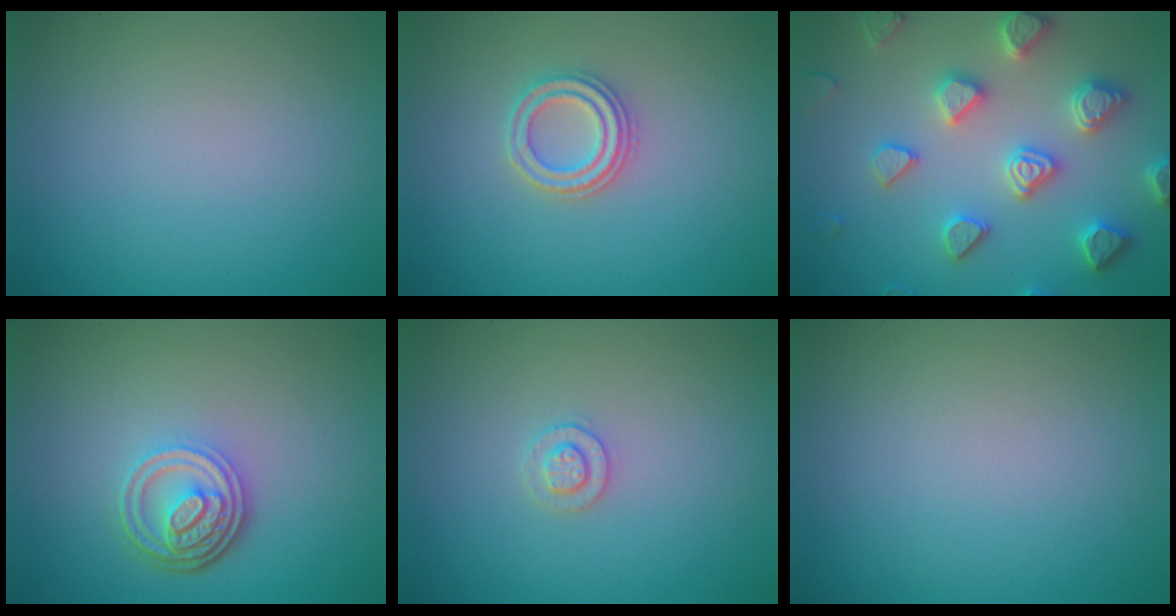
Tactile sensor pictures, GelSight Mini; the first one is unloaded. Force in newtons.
{"total": 2.5, "press": 2.4, "slide": 0.7}
{"total": 5.0, "press": 4.8, "slide": 1.2}
{"total": 4.6, "press": 3.4, "slide": 3.1}
{"total": 1.5, "press": 1.5, "slide": 0.1}
{"total": 0.0}